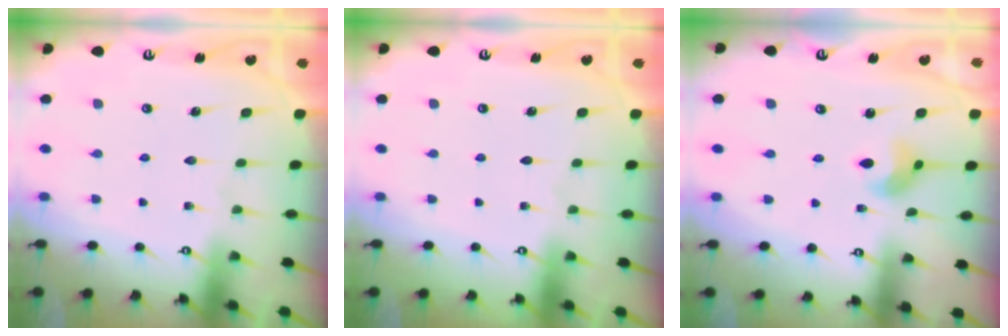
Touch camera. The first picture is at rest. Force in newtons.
{"total": 0.0}
{"total": 6.3, "press": 6.3, "slide": 0.4}